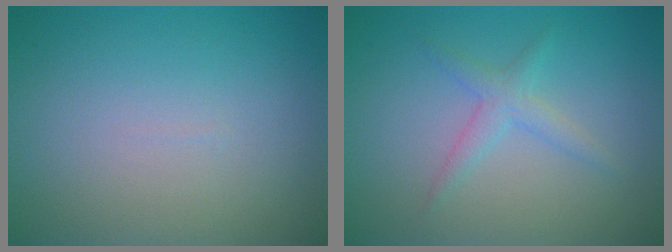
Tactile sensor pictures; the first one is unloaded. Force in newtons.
{"total": 1.8, "press": 1.8, "slide": 0.1}